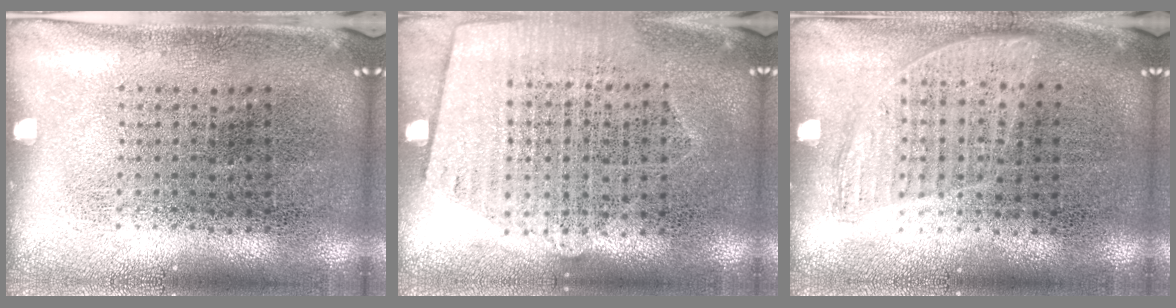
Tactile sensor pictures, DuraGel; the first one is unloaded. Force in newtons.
{"total": 1.3, "press": 1.1, "slide": 0.6}
{"total": 0.9, "press": 0.8, "slide": 0.4}